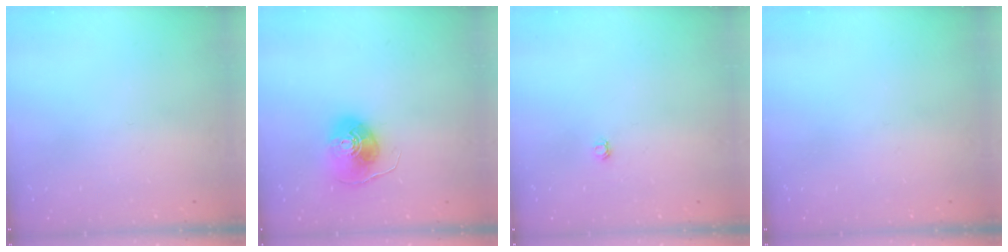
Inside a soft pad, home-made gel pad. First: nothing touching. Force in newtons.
{"total": 8.5, "press": 8.4, "slide": 1.2}
{"total": 3.0, "press": 3.0, "slide": 0.4}
{"total": 0.0}